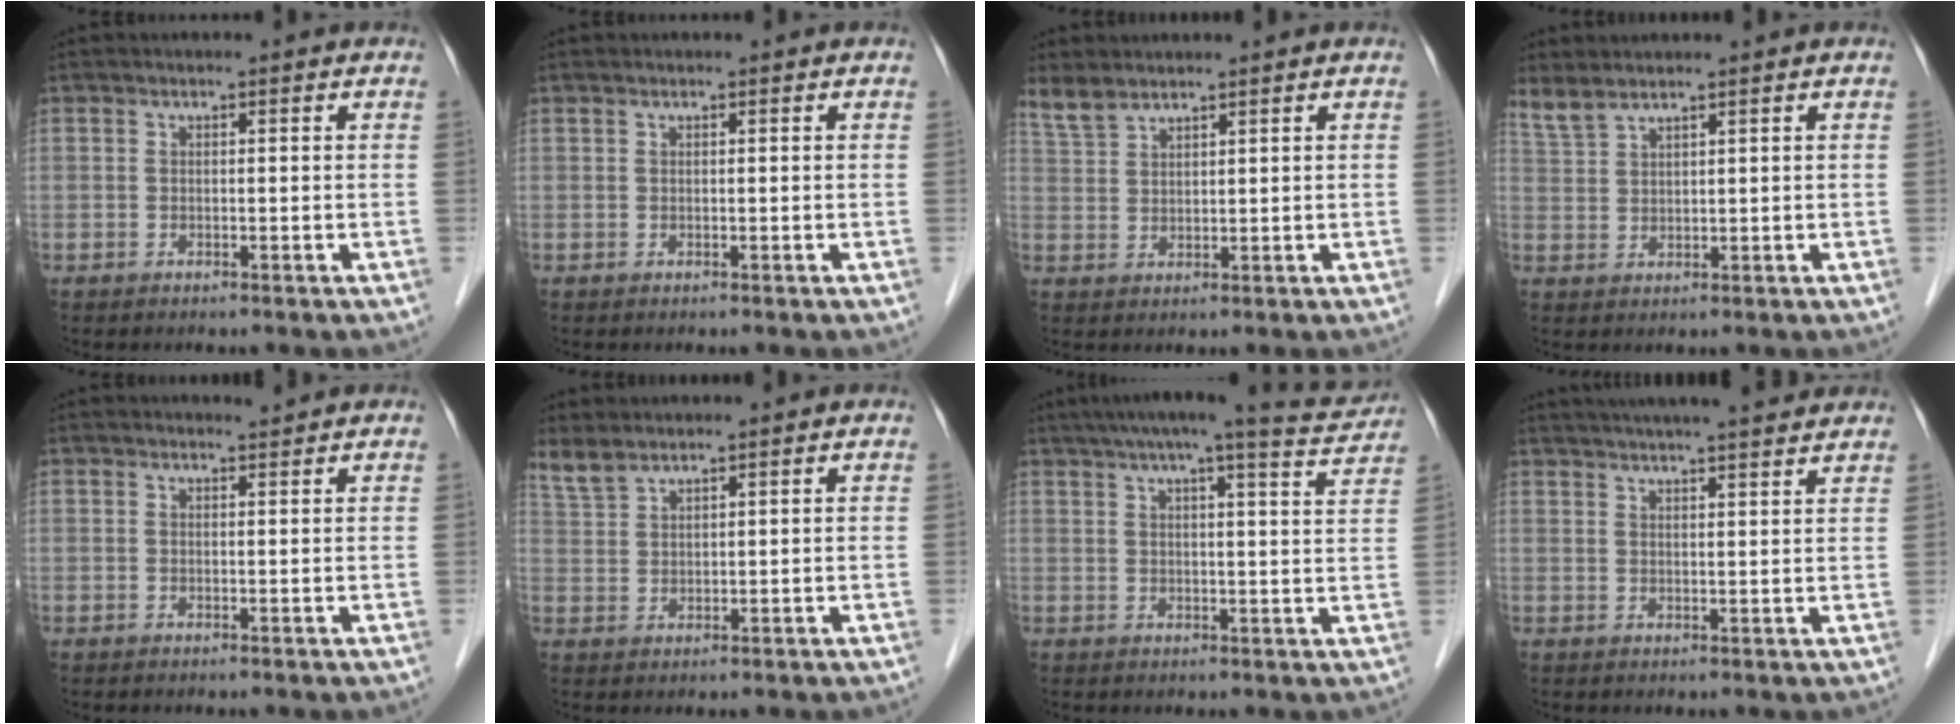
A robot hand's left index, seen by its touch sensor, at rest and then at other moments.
{"total": 0.0}
{"total": 3.4, "force": [3.2, 0.8, 0.8], "torque": [-0.022, 0.011, 0.070]}
{"total": 3.0, "force": [2.8, 0.2, 0.9], "torque": [-0.027, 0.009, 0.067]}
{"total": 0.7, "force": [0.6, -0.2, -0.2], "torque": [-0.006, -0.009, 0.011]}
{"total": 3.2, "force": [3.0, 0.6, 0.8], "torque": [-0.024, 0.011, 0.068]}
{"total": 12.9, "force": [11.5, 0.4, 6.0], "torque": [-0.087, -0.001, 0.135]}
{"total": 14.5, "force": [12.8, 1.1, 6.7], "torque": [-0.107, 0.028, 0.171]}